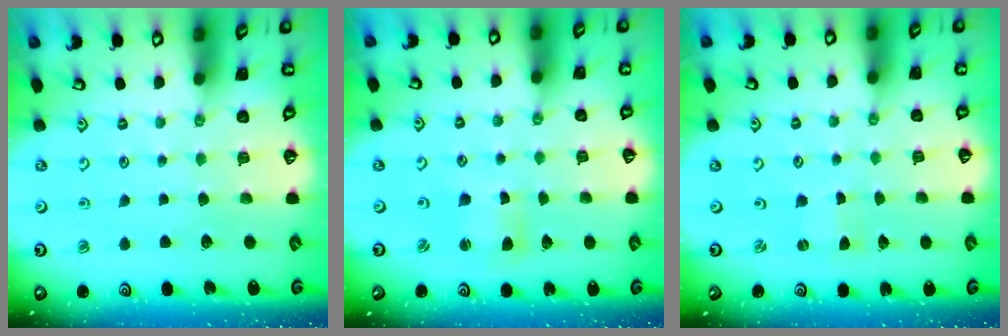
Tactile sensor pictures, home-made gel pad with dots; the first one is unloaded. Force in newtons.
{"total": 3.2, "press": 3.2, "slide": 0.4}
{"total": 0.0}